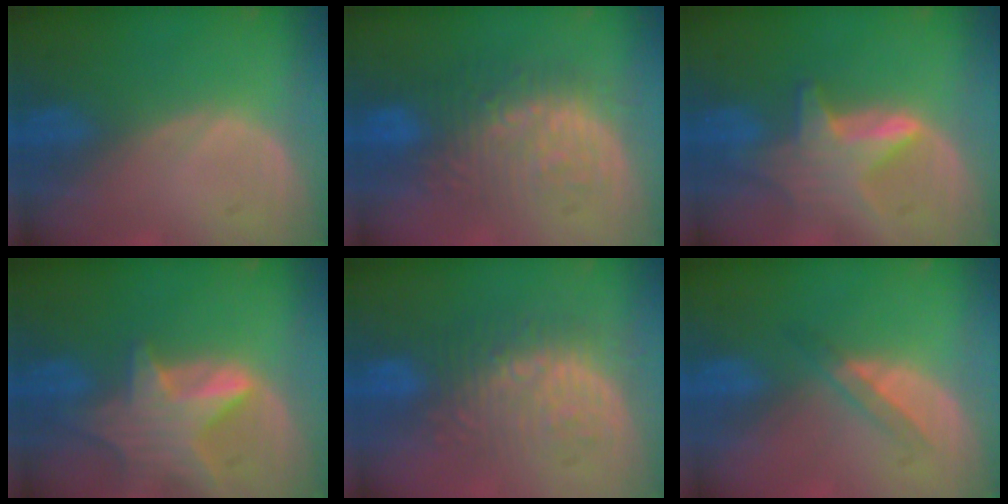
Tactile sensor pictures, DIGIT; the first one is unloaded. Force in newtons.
{"total": 9.1, "press": 9.0, "slide": 1.7}
{"total": 6.5, "press": 6.4, "slide": 1.4}
{"total": 8.3, "press": 7.4, "slide": 3.8}
{"total": 9.1, "press": 8.4, "slide": 3.5}
{"total": 2.6, "press": 2.4, "slide": 1.0}